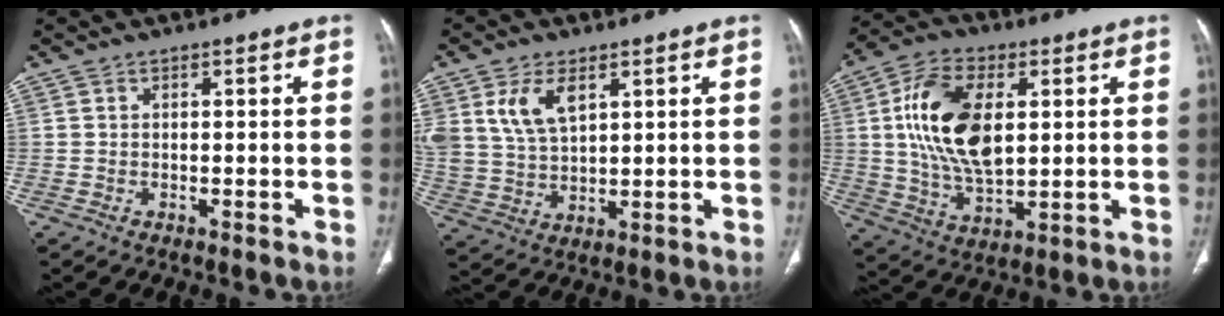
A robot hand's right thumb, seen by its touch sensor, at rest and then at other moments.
{"total": 9.0, "force": [4.1, 5.1, 6.2], "torque": [-0.117, -0.012, 0.090]}
{"total": 17.0, "force": [3.1, 9.3, 13.9], "torque": [-0.255, -0.004, 0.060]}